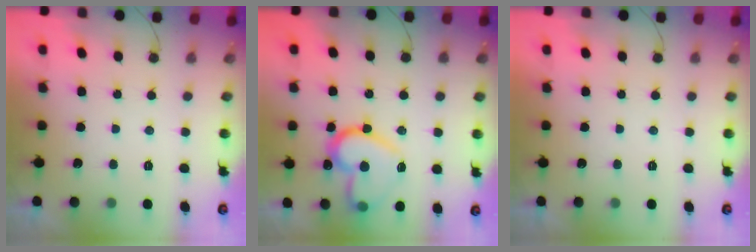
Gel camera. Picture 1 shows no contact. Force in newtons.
{"total": 19.4, "press": 19.3, "slide": 1.7}
{"total": 2.0, "press": 2.0, "slide": 0.1}